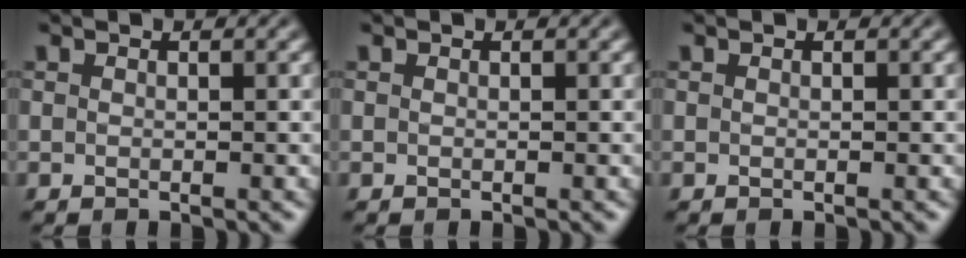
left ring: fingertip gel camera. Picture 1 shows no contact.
{"total": 0.0}
{"total": 0.0}